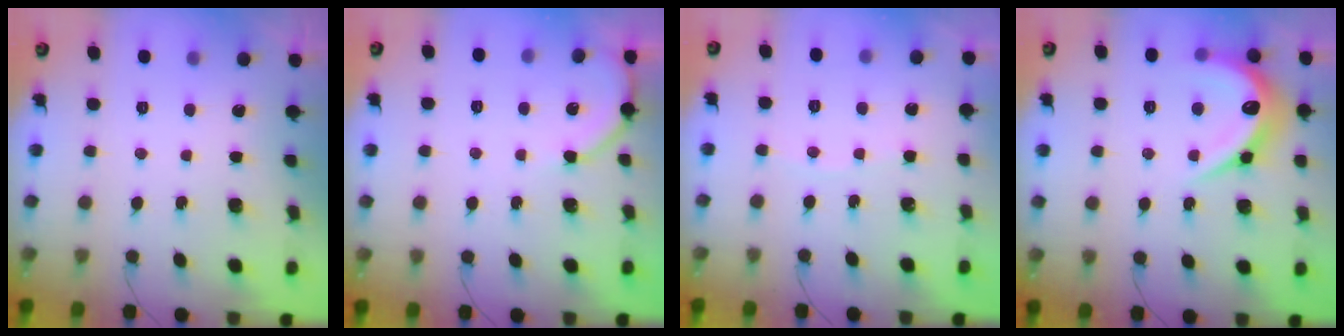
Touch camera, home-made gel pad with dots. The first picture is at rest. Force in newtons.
{"total": 4.6, "press": 4.5, "slide": 0.7}
{"total": 1.5, "press": 1.5, "slide": 0.2}
{"total": 15.0, "press": 15.0, "slide": 0.3}